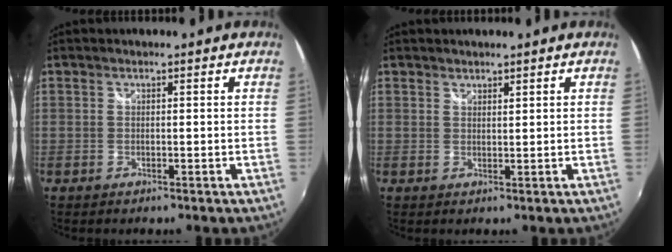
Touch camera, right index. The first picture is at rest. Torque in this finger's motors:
{"motor_torque": [-0.19, -0.08, -0.06, 0.00]}